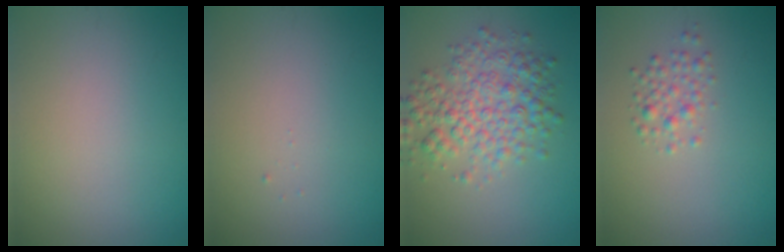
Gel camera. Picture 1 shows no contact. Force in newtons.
{"total": 0.0}
{"total": 5.4, "press": 5.4, "slide": 0.0}
{"total": 1.8, "press": 1.8, "slide": 0.1}